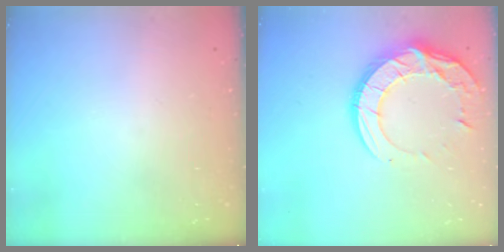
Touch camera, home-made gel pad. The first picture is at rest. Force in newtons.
{"total": 17.1, "press": 17.1, "slide": 0.6}